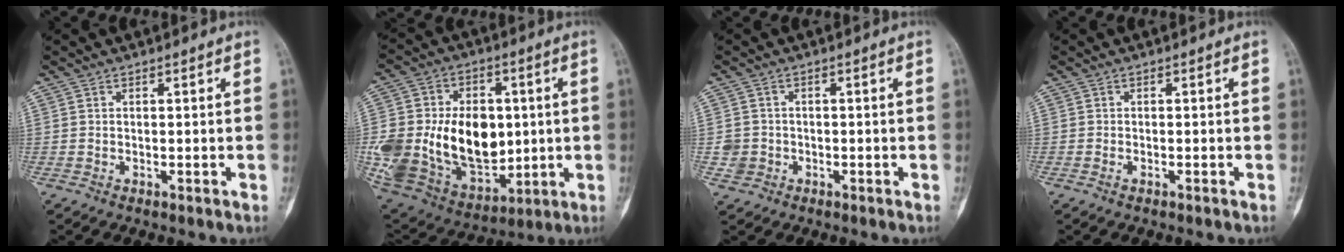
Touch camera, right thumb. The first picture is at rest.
{"total": 31.4, "force": [-0.5, 22.0, 22.5], "torque": [-0.452, 0.008, 0.023]}
{"total": 3.2, "force": [-0.8, 3.0, 0.5], "torque": [0.009, 0.009, -0.016]}
{"total": 0.7, "force": [-0.4, 0.4, 0.4], "torque": [-0.007, 0.004, -0.007]}